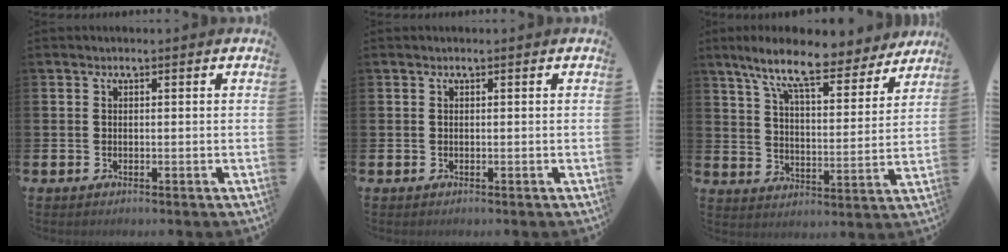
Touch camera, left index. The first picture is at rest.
{"total": 0.0}
{"total": 11.2, "force": [9.3, 2.3, 5.8], "torque": [-0.131, -0.047, 0.158]}